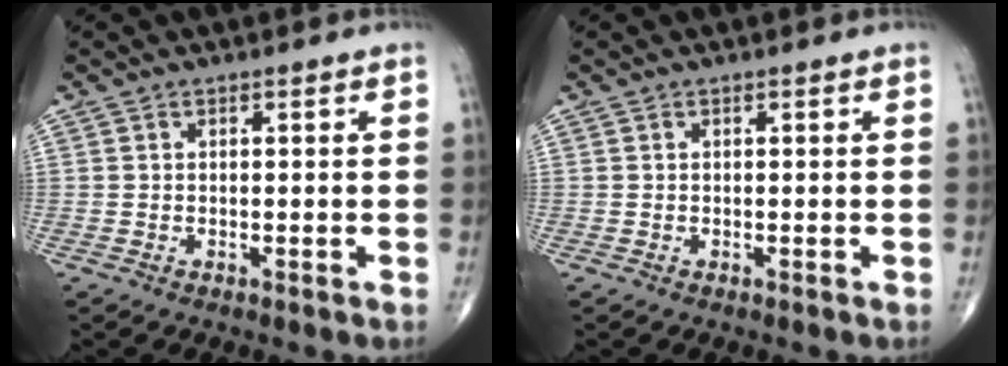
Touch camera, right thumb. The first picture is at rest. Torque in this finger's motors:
{"motor_torque": [-0.02, 0.02, -0.02, -0.02, 0.01]}